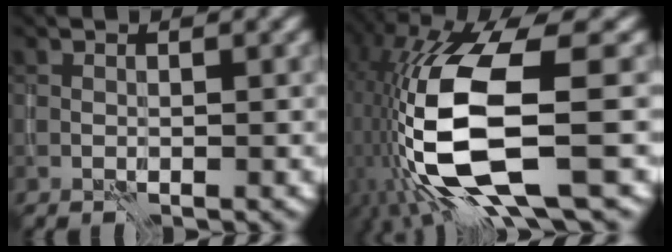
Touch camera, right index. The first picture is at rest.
{"total": 14.4, "force": [-3.5, 5.6, 12.8], "torque": [-0.273, -0.023, -0.061]}